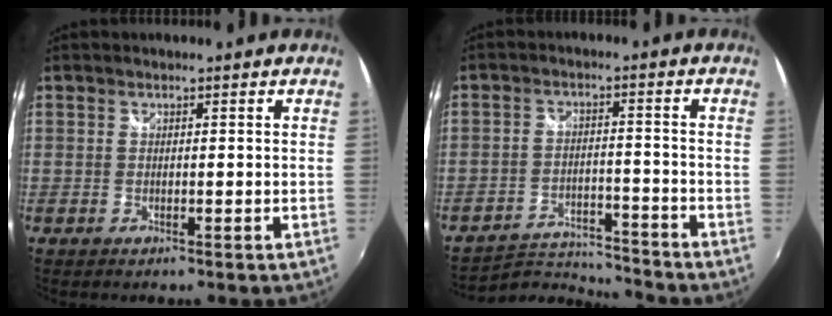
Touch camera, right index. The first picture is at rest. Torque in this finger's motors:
{"motor_torque": [-0.15, -0.12, 0.05, 0.00]}